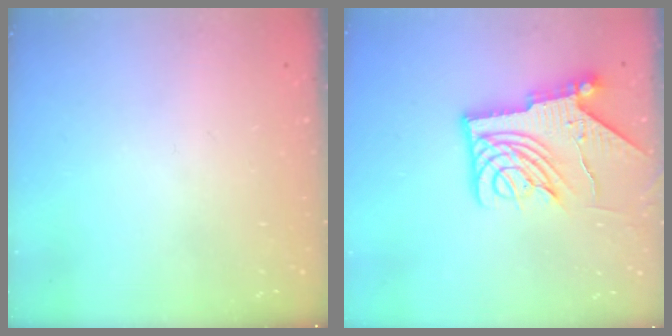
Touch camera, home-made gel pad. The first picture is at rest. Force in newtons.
{"total": 13.5, "press": 13.4, "slide": 1.6}